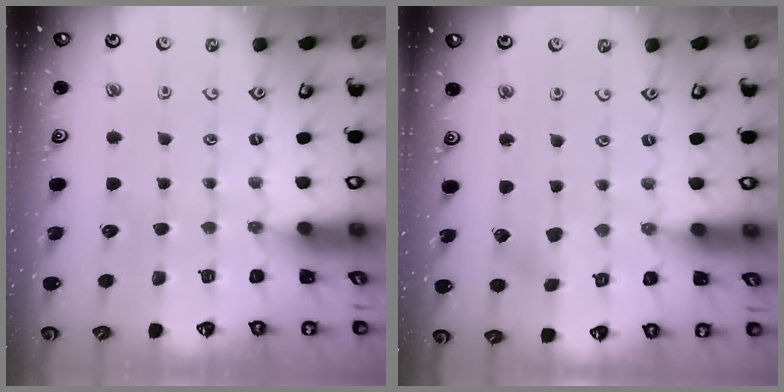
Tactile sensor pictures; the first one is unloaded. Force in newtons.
{"total": 3.1, "press": 3.0, "slide": 0.3}